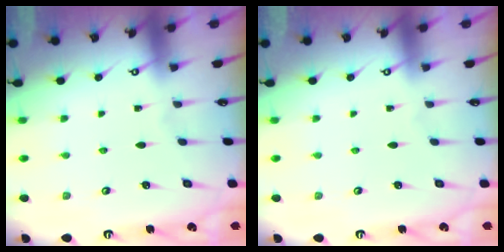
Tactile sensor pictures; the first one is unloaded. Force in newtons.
{"total": 0.0}